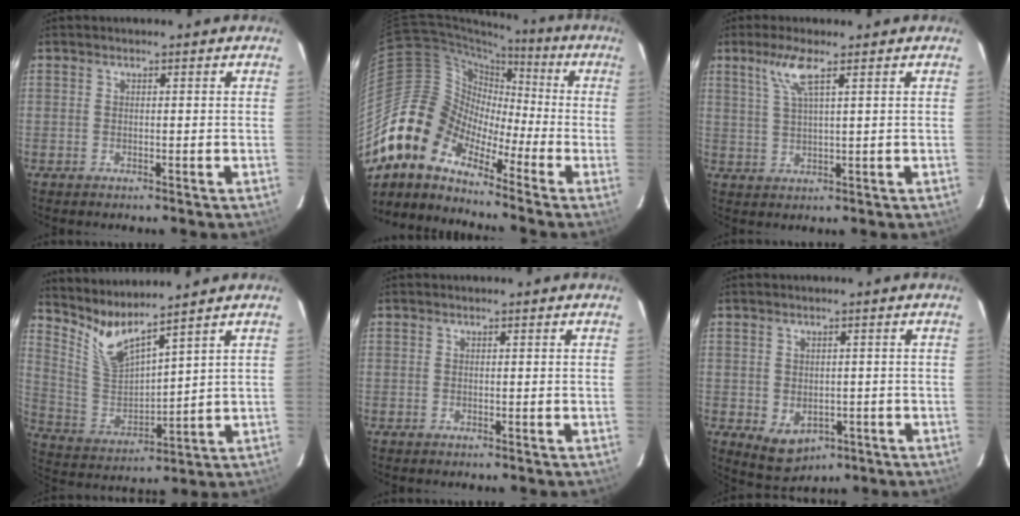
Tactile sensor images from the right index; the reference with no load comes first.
{"total": 12.3, "force": [-8.6, 7.3, 4.9], "torque": [-0.087, 0.023, -0.191]}
{"total": 5.1, "force": [2.8, 0.2, 4.2], "torque": [-0.088, 0.003, 0.060]}
{"total": 8.3, "force": [7.4, 0.0, 3.8], "torque": [-0.085, -0.022, 0.158]}
{"total": 0.0}
{"total": 5.5, "force": [-1.5, 4.5, 2.8], "torque": [-0.058, -0.007, -0.006]}